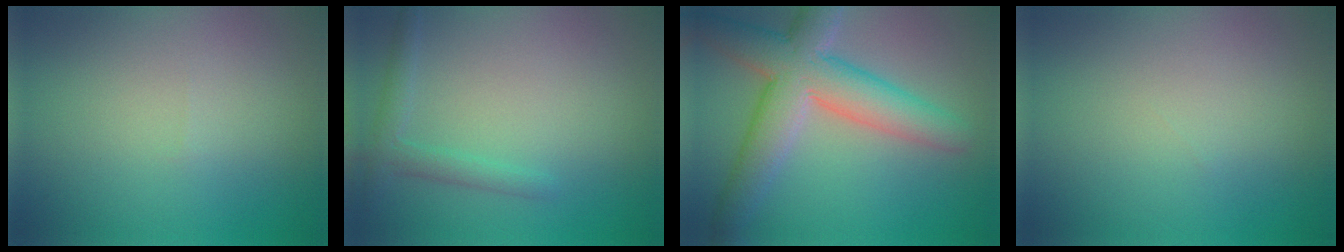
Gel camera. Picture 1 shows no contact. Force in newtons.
{"total": 1.9, "press": 1.9, "slide": 0.1}
{"total": 7.9, "press": 7.9, "slide": 0.6}
{"total": 0.0}